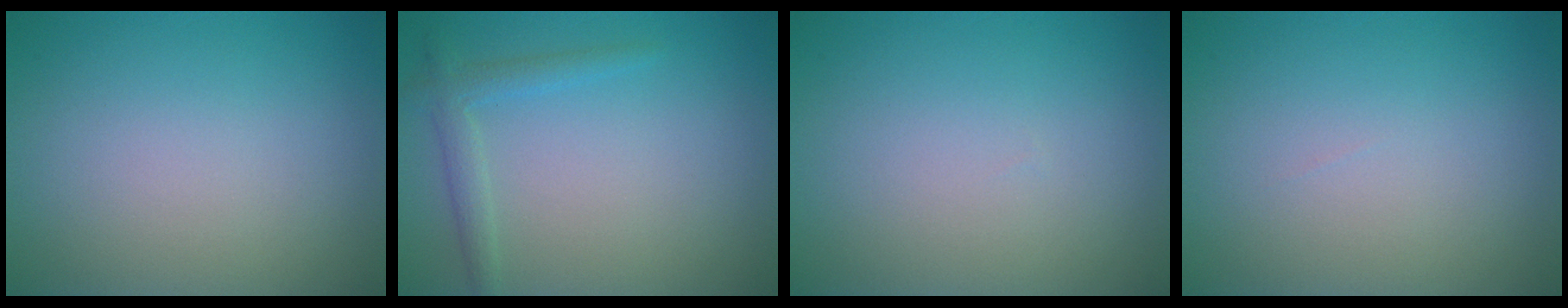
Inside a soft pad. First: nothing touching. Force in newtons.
{"total": 1.2, "press": 1.2, "slide": 0.1}
{"total": 0.0}
{"total": 0.0}